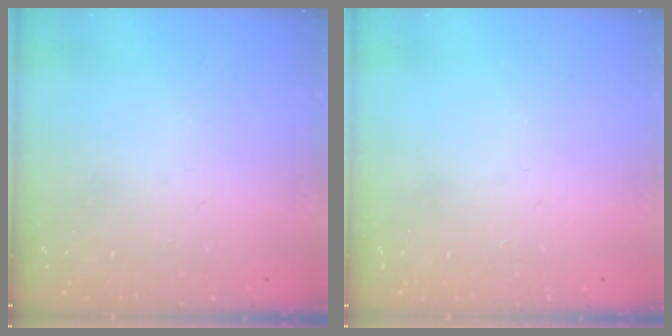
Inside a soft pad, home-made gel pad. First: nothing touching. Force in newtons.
{"total": 0.0}